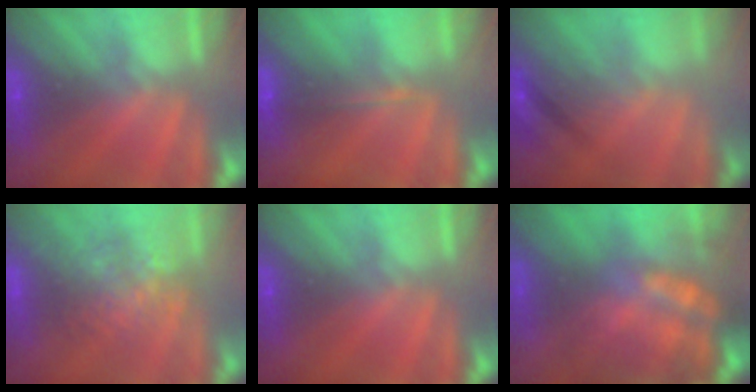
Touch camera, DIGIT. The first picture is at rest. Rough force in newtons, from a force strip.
{"total": 2.0}
{"total": 2.8}
{"total": 3.5}
{"total": 0.0}
{"total": 13.2}